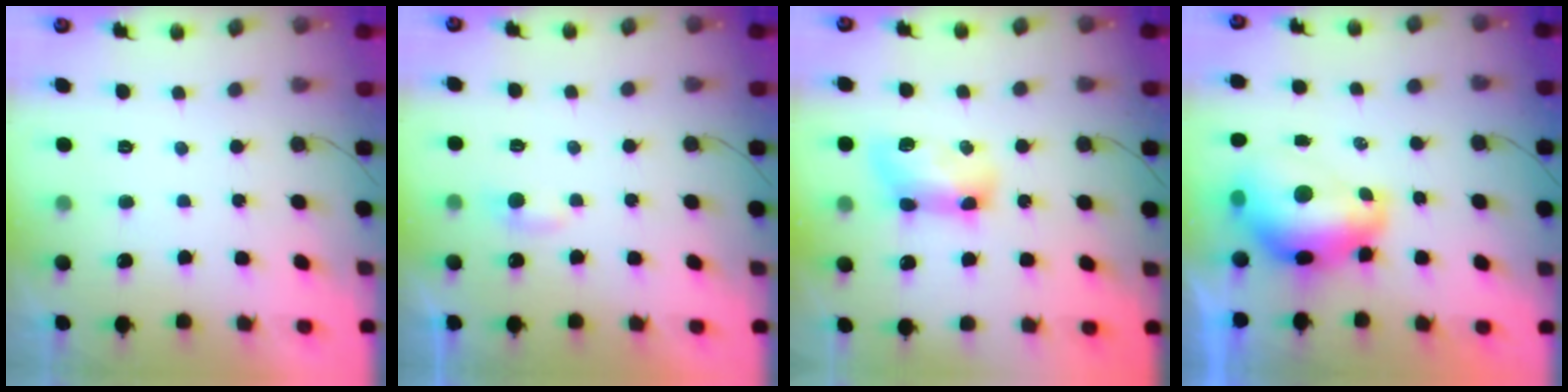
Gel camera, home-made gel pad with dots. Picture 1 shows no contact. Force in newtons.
{"total": 3.6, "press": 3.5, "slide": 0.4}
{"total": 10.5, "press": 10.5, "slide": 0.5}
{"total": 10.0, "press": 9.9, "slide": 1.0}